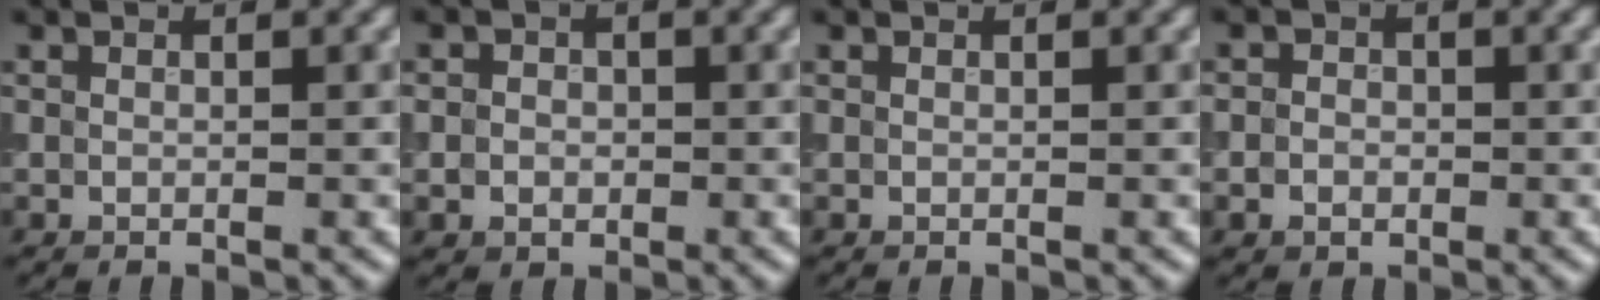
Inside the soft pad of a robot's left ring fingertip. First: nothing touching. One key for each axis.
{"total": 1.9, "fx": -0.2, "fy": 1.8, "fz": 0.7, "tx": 0.003, "ty": -0.002, "tz": -0.011}
{"total": 0.0}
{"total": 1.8, "fx": -0.4, "fy": 1.6, "fz": 0.7, "tx": 0.002, "ty": -0.002, "tz": -0.013}